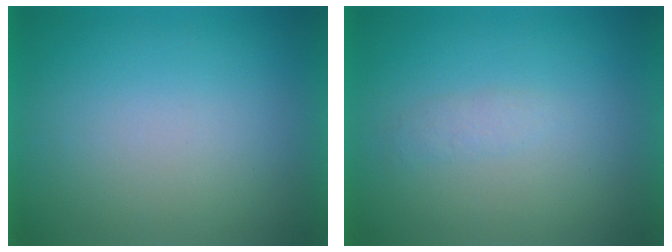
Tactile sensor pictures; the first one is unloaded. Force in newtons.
{"total": 1.4}